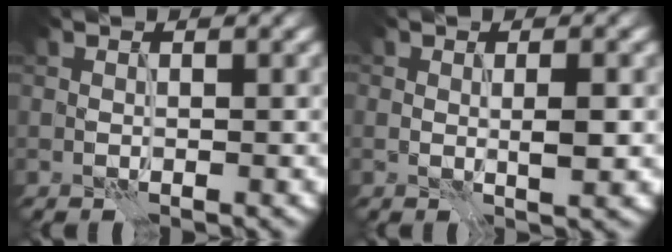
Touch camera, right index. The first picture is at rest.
{"total": 1.7, "force": [0.0, 0.4, 1.6], "torque": [-0.022, -0.004, 0.000]}